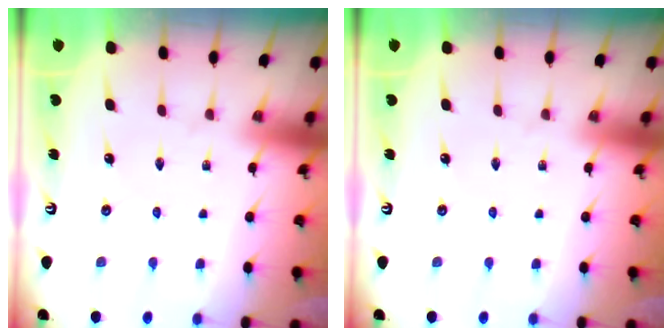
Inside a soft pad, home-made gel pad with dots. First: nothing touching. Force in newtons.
{"total": 0.0}